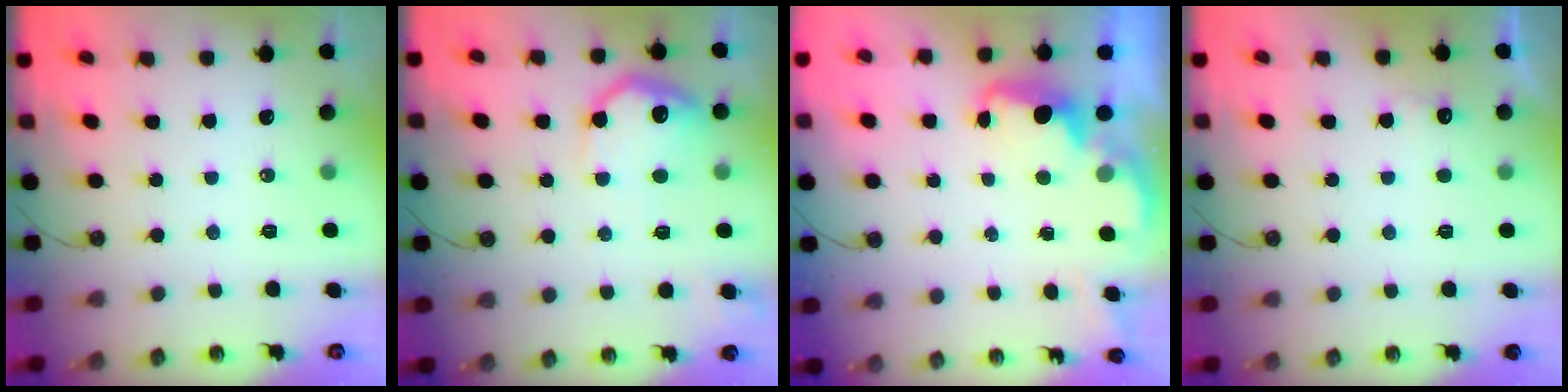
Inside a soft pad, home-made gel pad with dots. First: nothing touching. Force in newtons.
{"total": 12.1, "press": 12.1, "slide": 0.3}
{"total": 2.2, "press": 2.2, "slide": 0.6}
{"total": 4.1, "press": 4.0, "slide": 1.1}